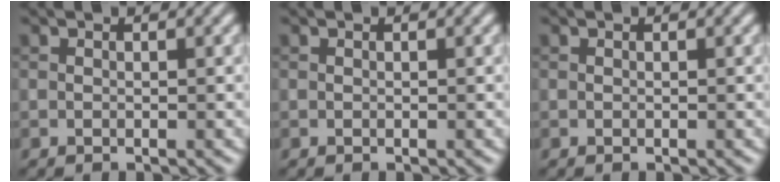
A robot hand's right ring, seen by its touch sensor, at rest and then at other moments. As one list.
[{"total": 0.0}, {"total": 0.0}]